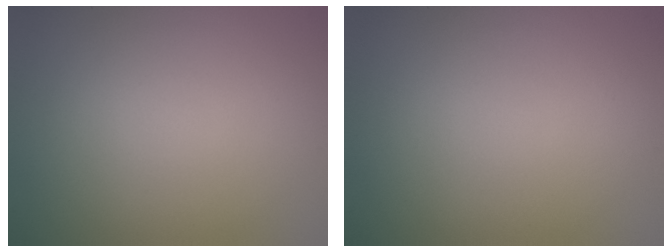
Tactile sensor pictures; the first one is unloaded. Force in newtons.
{"total": 0.0}